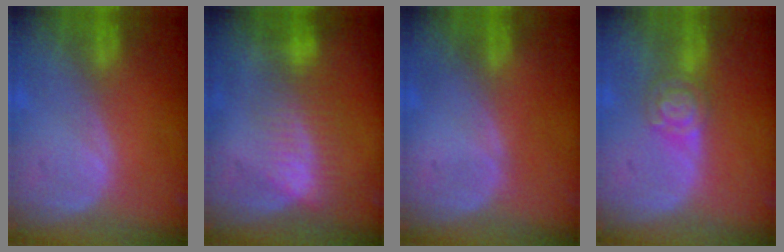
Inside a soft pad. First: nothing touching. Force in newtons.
{"total": 7.2, "press": 6.2, "slide": 3.8}
{"total": 0.0}
{"total": 5.1, "press": 4.4, "slide": 2.5}